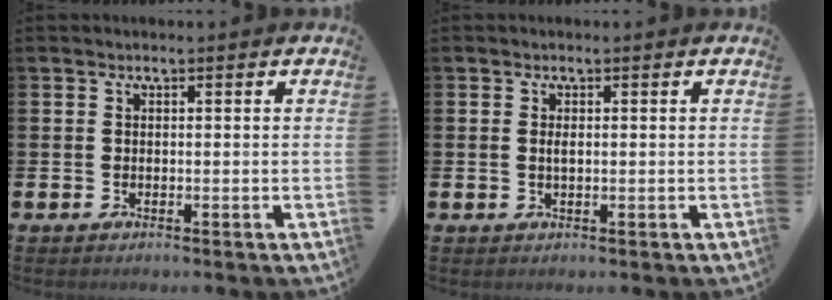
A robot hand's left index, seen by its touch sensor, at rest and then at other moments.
{"total": 0.8, "force": [0.2, 0.2, 0.7], "torque": [-0.011, -0.001, 0.001]}